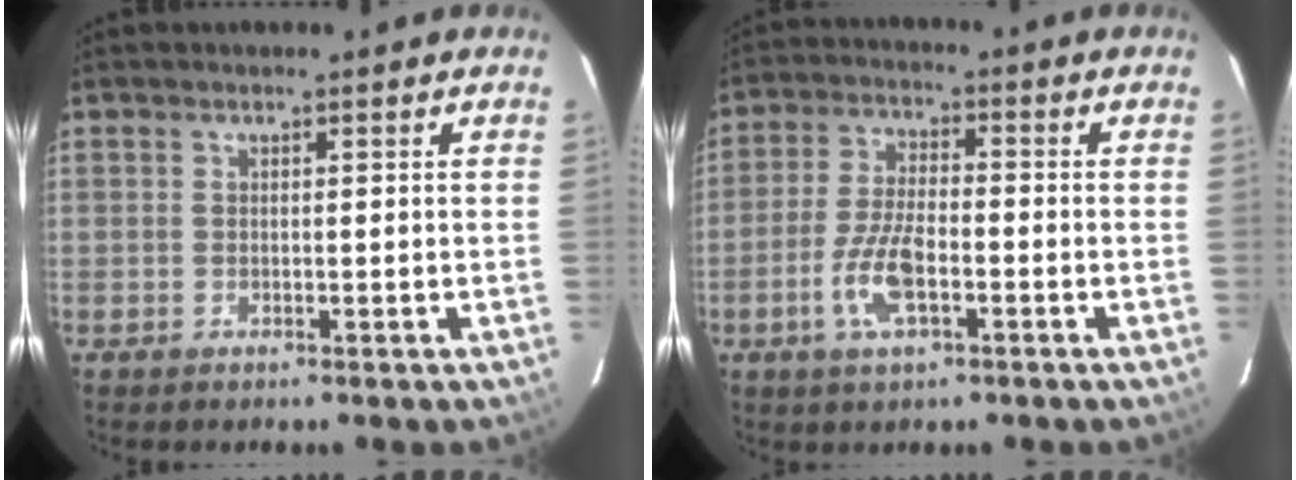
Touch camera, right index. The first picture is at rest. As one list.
[{"total": 8.6, "force": [-3.4, 3.2, 7.2], "torque": [-0.154, -0.002, -0.064]}]